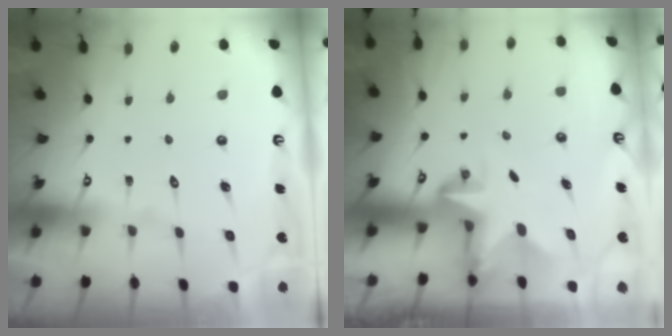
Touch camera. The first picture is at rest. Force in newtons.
{"total": 3.3, "press": 3.3, "slide": 0.2}